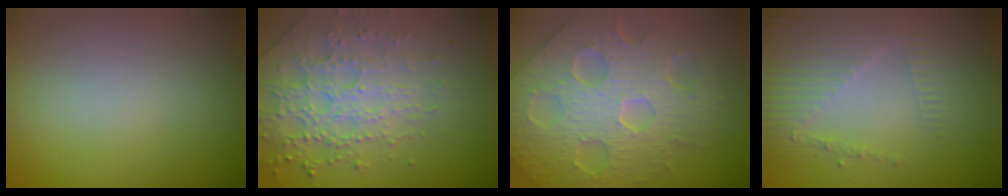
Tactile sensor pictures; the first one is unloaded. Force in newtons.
{"total": 4.2, "press": 4.1, "slide": 0.7}
{"total": 9.3, "press": 6.5, "slide": 6.6}
{"total": 4.9, "press": 2.9, "slide": 3.9}